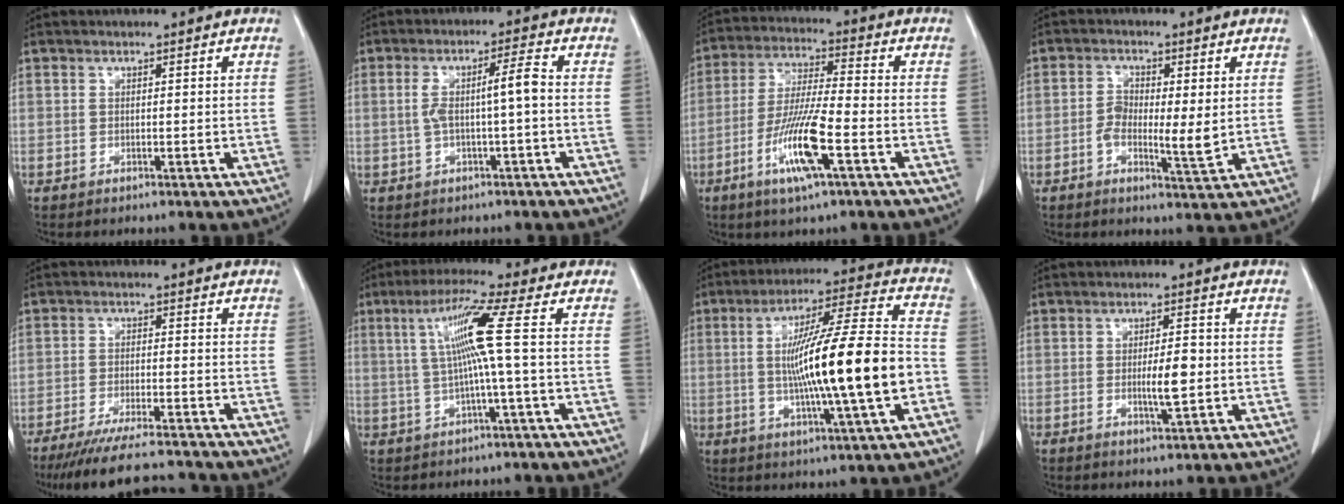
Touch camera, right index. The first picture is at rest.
{"total": 5.3, "force": [-0.3, 0.1, 5.2], "torque": [-0.100, 0.020, -0.002]}
{"total": 11.6, "force": [-4.8, 0.7, 10.6], "torque": [-0.210, -0.014, -0.093]}
{"total": 5.7, "force": [-0.4, 1.7, 5.4], "torque": [-0.098, -0.002, -0.010]}
{"total": 13.4, "force": [-12.0, 1.1, 5.8], "torque": [-0.093, -0.023, -0.180]}
{"total": 8.2, "force": [0.9, -1.8, 8.0], "torque": [-0.150, 0.015, 0.026]}
{"total": 20.0, "force": [-2.3, 0.7, 19.8], "torque": [-0.336, 0.007, -0.038]}
{"total": 4.2, "force": [-0.5, 0.8, 4.1], "torque": [-0.069, -0.001, -0.004]}